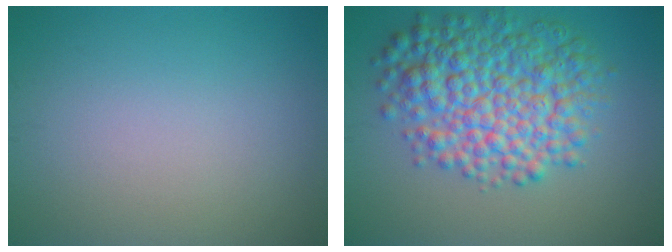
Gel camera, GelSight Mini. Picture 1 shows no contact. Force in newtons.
{"total": 8.6, "press": 8.6, "slide": 0.0}